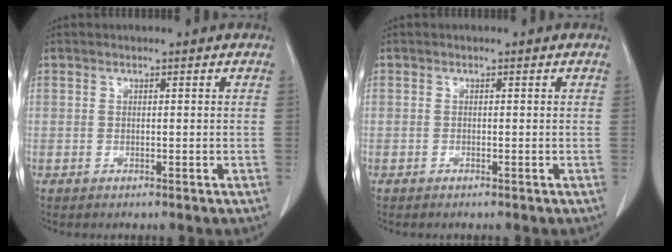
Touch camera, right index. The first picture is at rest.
{"total": 0.0}